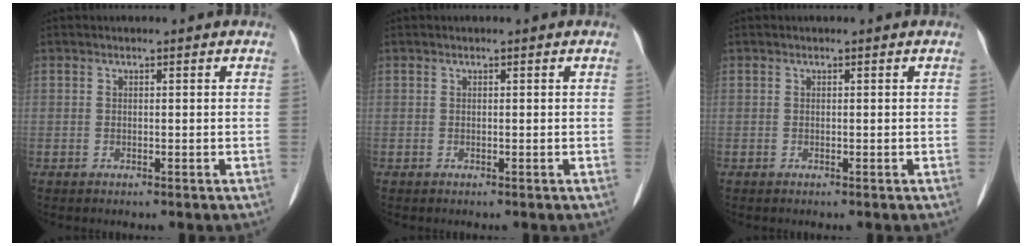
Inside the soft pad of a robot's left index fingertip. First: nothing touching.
{"total": 0.0}
{"total": 0.0}